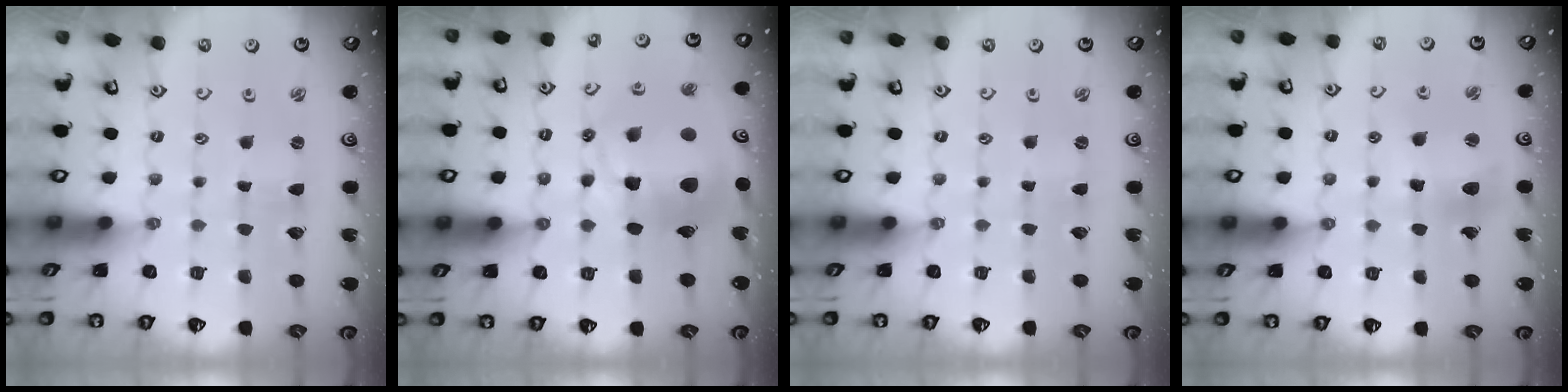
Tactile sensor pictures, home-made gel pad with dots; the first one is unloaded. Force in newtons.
{"total": 19.0, "press": 18.8, "slide": 2.4}
{"total": 0.5, "press": 0.4, "slide": 0.3}
{"total": 10.8, "press": 10.7, "slide": 1.5}